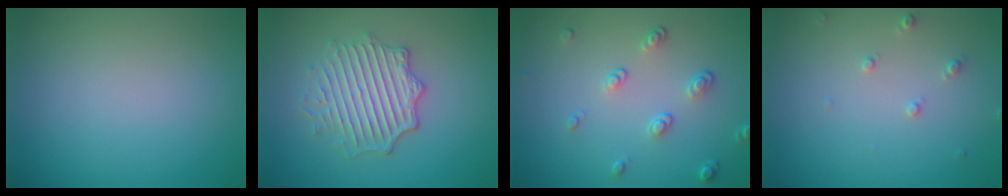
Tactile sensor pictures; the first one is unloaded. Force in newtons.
{"total": 4.5, "press": 3.9, "slide": 2.3}
{"total": 2.2, "press": 1.4, "slide": 1.7}
{"total": 1.1, "press": 1.1, "slide": 0.2}